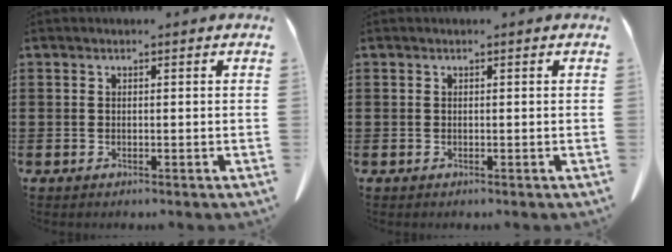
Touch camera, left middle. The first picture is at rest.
{"total": 0.0}